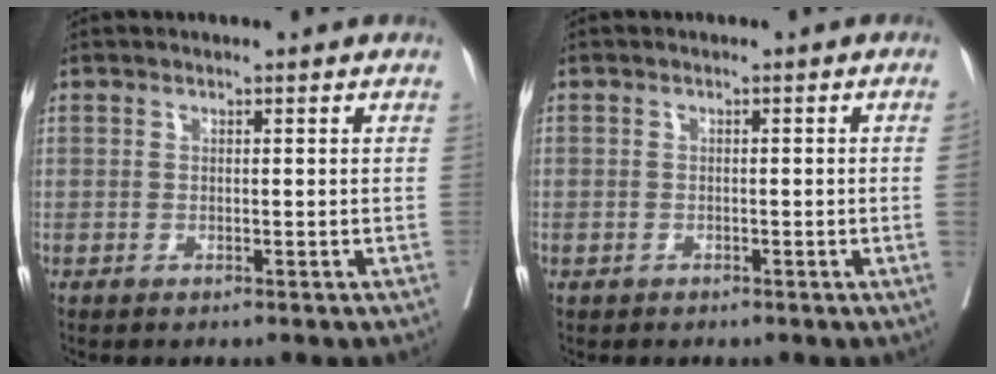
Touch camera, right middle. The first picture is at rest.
{"total": 0.7, "force": [-0.3, 0.1, 0.6], "torque": [-0.012, 0.007, -0.005]}